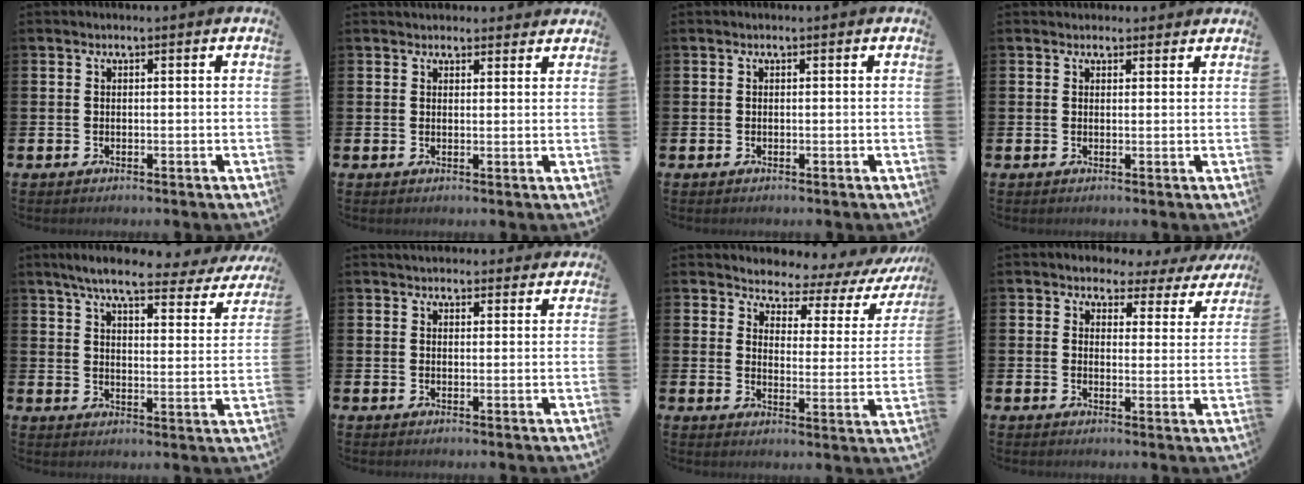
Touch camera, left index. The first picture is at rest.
{"total": 2.4, "force": [2.3, 0.8, 0.0], "torque": [0.015, -0.012, 0.039]}
{"total": 0.0}
{"total": 1.7, "force": [1.5, 0.7, 0.0], "torque": [0.017, -0.004, 0.024]}
{"total": 6.9, "force": [5.8, 1.2, 3.5], "torque": [-0.077, -0.034, 0.092]}
{"total": 3.4, "force": [3.3, 0.8, 0.0], "torque": [0.005, -0.016, 0.059]}
{"total": 4.0, "force": [3.6, 1.8, 0.5], "torque": [-0.025, -0.040, 0.051]}
{"total": 2.9, "force": [2.4, 1.7, 0.3], "torque": [-0.017, -0.023, 0.033]}